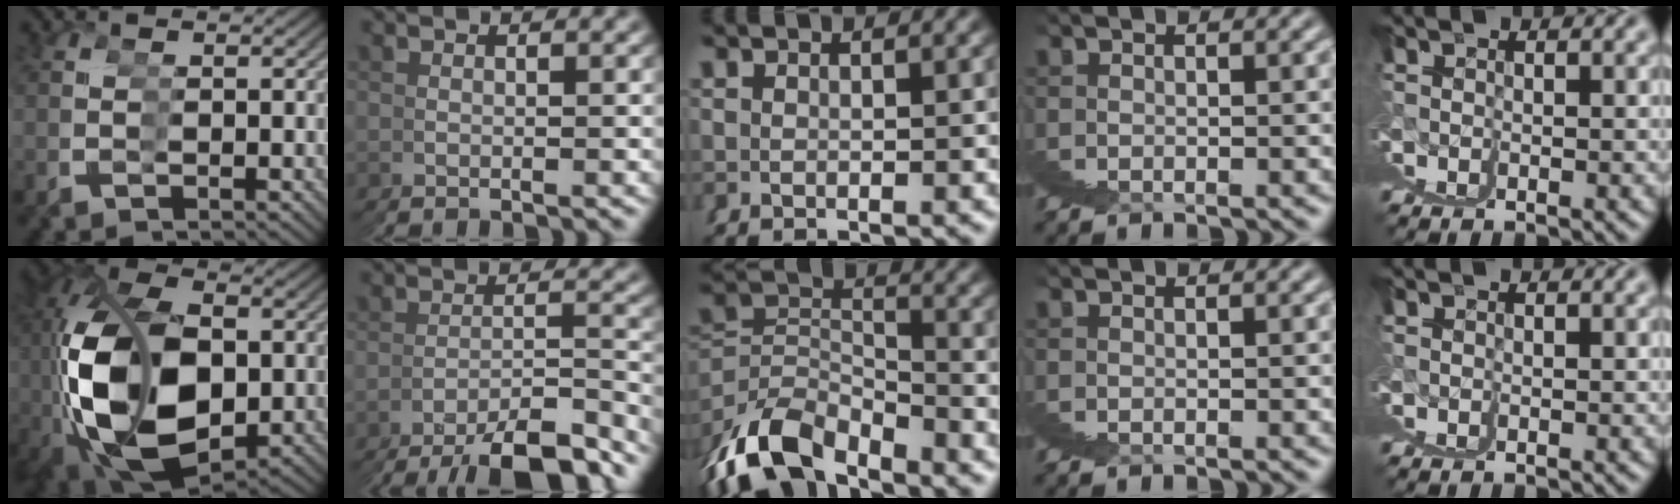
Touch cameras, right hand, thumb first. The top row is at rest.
{"thumb": {"total": 18.9, "force": [-3.2, 12.1, 14.1], "torque": [-0.313, -0.052, -0.017]}, "index": {"total": 7.7, "force": [-7.2, 0.4, 2.6], "torque": [-0.026, -0.004, -0.107]}, "middle": {"total": 8.7, "force": [-4.7, 5.2, 5.2], "torque": [-0.105, -0.038, -0.066]}}